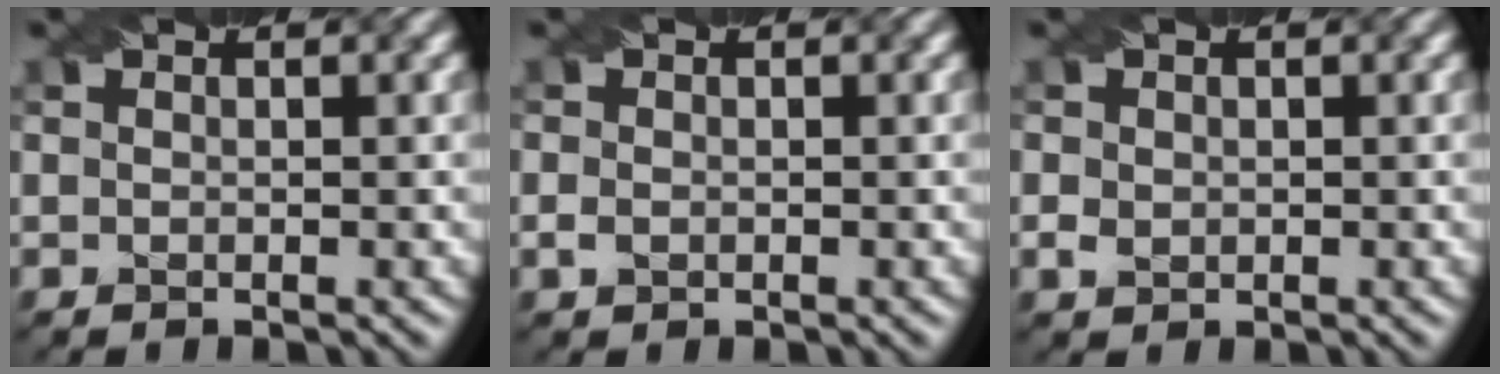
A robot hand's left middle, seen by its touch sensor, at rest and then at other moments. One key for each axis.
{"total": 0.8, "fx": -0.4, "fy": 0.6, "fz": 0.3, "tx": -0.005, "ty": -0.003, "tz": -0.011}
{"total": 1.1, "fx": -0.1, "fy": 1.0, "fz": 0.4, "tx": -0.007, "ty": -0.003, "tz": -0.001}